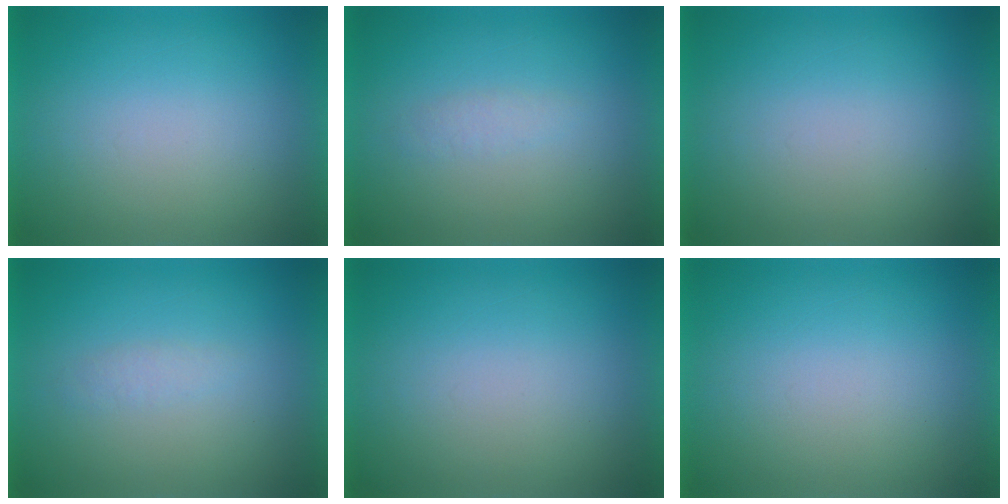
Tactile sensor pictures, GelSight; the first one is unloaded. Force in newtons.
{"total": 1.3}
{"total": 0.0}
{"total": 1.4}
{"total": 0.0}
{"total": 0.0}